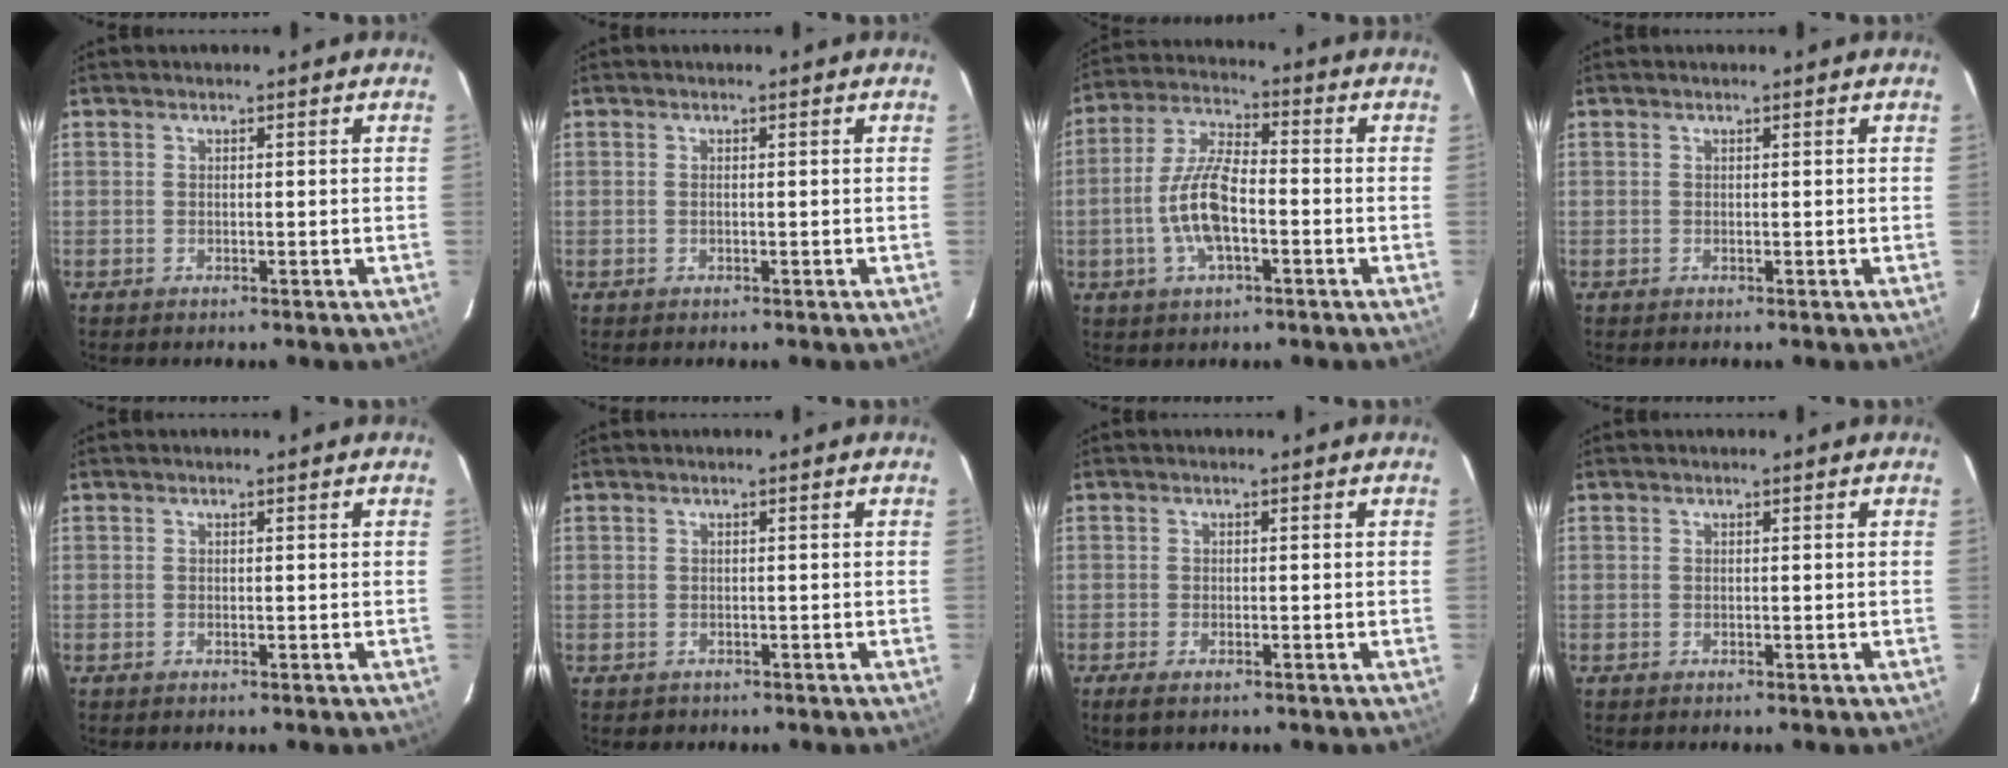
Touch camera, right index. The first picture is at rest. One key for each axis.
{"total": 0.0}
{"total": 10.8, "fx": -2.9, "fy": 3.9, "fz": 9.7, "tx": -0.202, "ty": 0.005, "tz": -0.056}
{"total": 0.0}
{"total": 0.0}
{"total": 1.3, "fx": -0.6, "fy": 1.2, "fz": 0.0, "tx": 0.000, "ty": 0.003, "tz": -0.003}
{"total": 2.4, "fx": -1.6, "fy": 0.9, "fz": 1.6, "tx": -0.035, "ty": -0.008, "tz": -0.029}
{"total": 0.0}